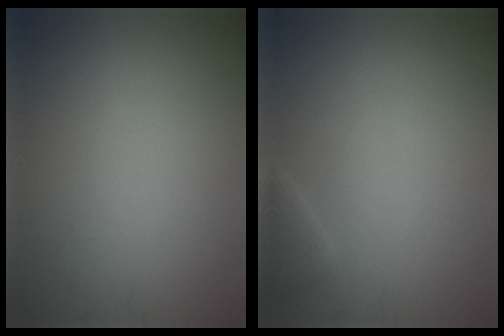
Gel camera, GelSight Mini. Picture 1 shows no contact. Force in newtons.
{"total": 0.9, "press": 0.9, "slide": 0.1}